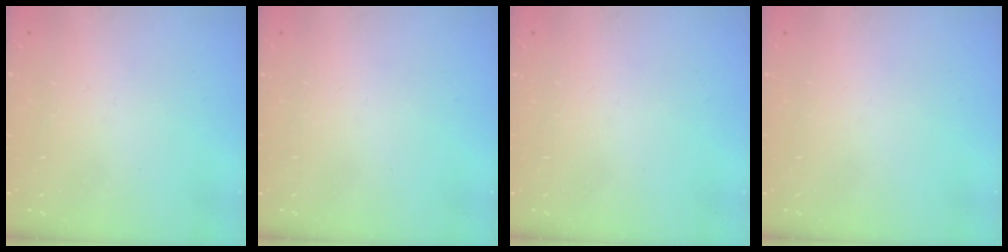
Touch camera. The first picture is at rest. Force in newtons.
{"total": 0.0}
{"total": 0.0}
{"total": 0.0}